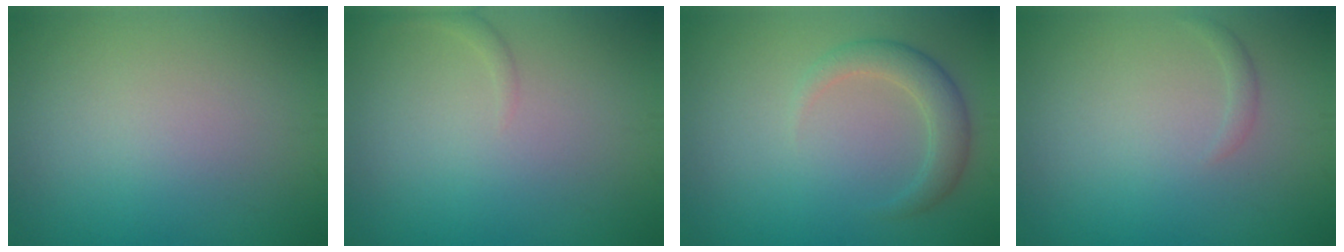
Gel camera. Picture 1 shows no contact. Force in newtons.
{"total": 0.8, "press": 0.8, "slide": 0.1}
{"total": 2.8, "press": 2.8, "slide": 0.2}
{"total": 0.7, "press": 0.7, "slide": 0.0}